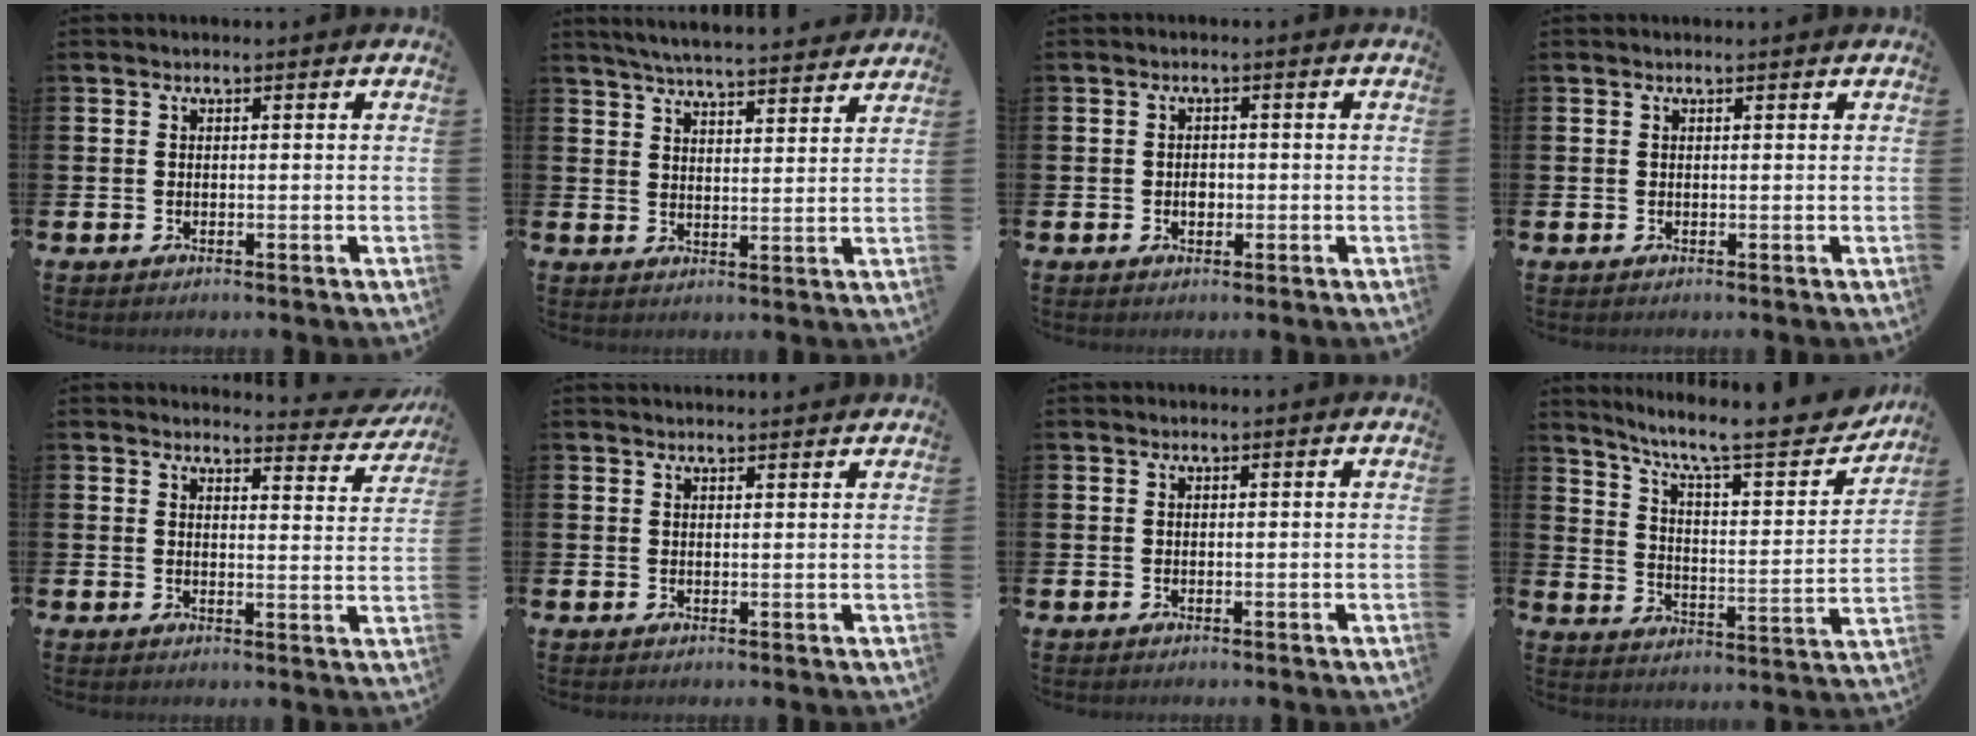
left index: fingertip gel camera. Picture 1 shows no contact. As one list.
[{"total": 5.5, "force": [5.4, 0.1, 1.0], "torque": [-0.035, -0.035, 0.095]}, {"total": 1.7, "force": [-0.2, 1.2, 1.1], "torque": [-0.008, 0.002, -0.008]}, {"total": 0.0}, {"total": 3.2, "force": [3.1, 0.4, 0.3], "torque": [0.003, -0.030, 0.049]}, {"total": 1.3, "force": [1.3, 0.2, 0.0], "torque": [0.006, -0.005, 0.021]}, {"total": 0.0}, {"total": 10.0, "force": [8.2, 2.0, 5.3], "torque": [-0.118, -0.055, 0.130]}]